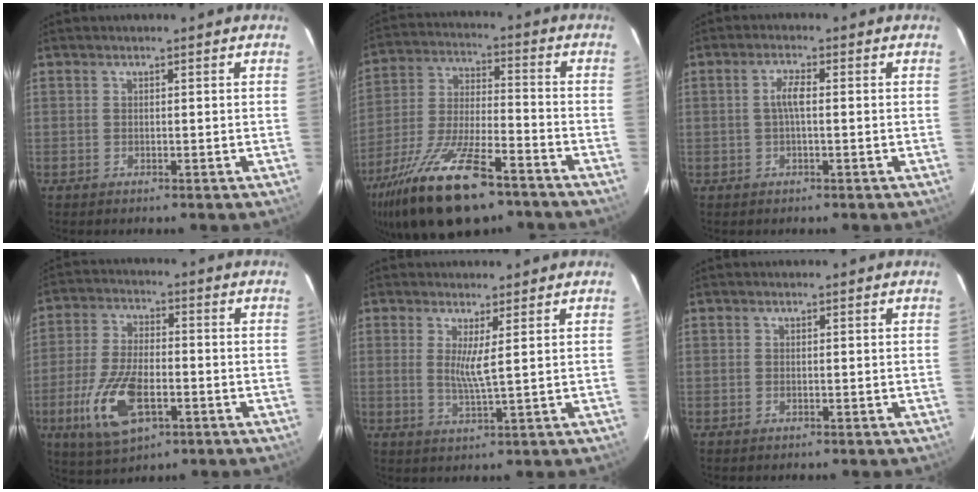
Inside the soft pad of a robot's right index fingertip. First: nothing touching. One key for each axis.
{"total": 22.0, "fx": -14.6, "fy": 7.2, "fz": 14.7, "tx": -0.295, "ty": -0.045, "tz": -0.255}
{"total": 2.8, "fx": -0.1, "fy": 0.6, "fz": 2.8, "tx": -0.055, "ty": 0.006, "tz": -0.002}
{"total": 13.9, "fx": -5.1, "fy": 6.3, "fz": 11.3, "tx": -0.244, "ty": -0.012, "tz": -0.089}
{"total": 3.7, "fx": 1.2, "fy": -0.4, "fz": 3.5, "tx": -0.066, "ty": -0.013, "tz": 0.018}
{"total": 0.0}